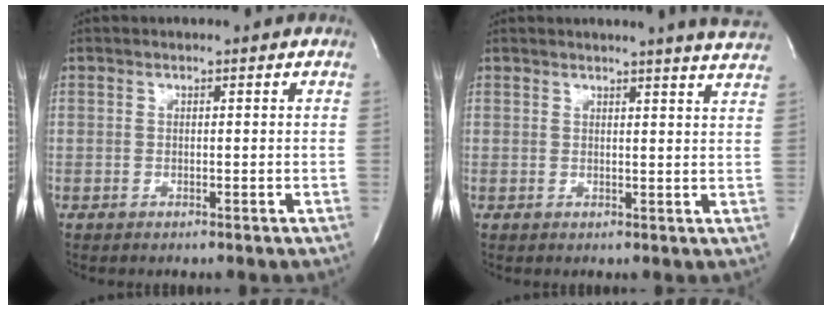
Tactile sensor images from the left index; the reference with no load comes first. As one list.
[{"total": 7.3, "force": [6.8, -1.0, 2.4], "torque": [-0.032, -0.030, 0.057]}]